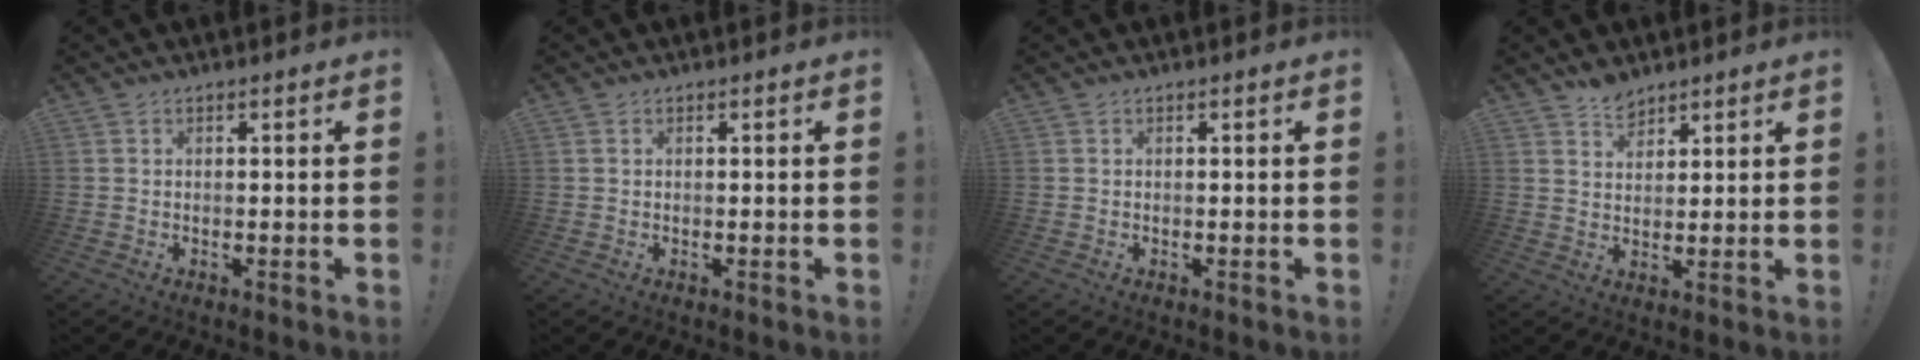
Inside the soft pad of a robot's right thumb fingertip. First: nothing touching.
{"total": 0.0}
{"total": 0.0}
{"total": 5.0, "force": [4.2, 2.3, 1.2], "torque": [-0.004, -0.029, 0.076]}